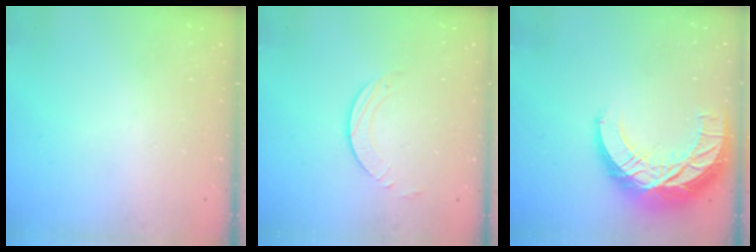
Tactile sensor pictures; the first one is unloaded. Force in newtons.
{"total": 2.3, "press": 2.3, "slide": 0.2}
{"total": 18.0, "press": 17.9, "slide": 1.4}